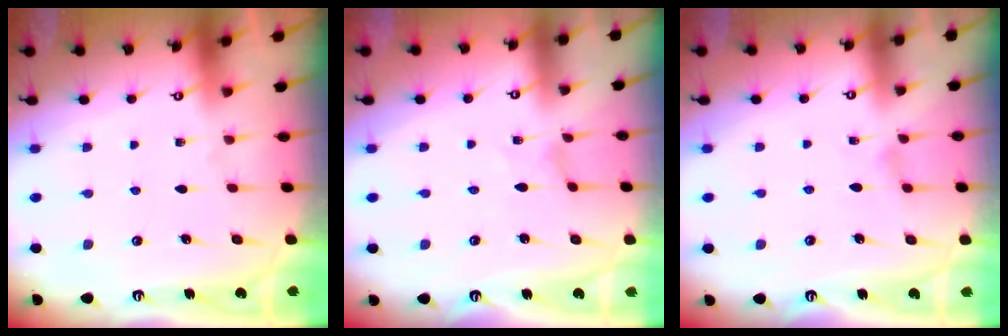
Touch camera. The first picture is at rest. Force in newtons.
{"total": 0.0}
{"total": 1.8, "press": 1.8, "slide": 0.3}